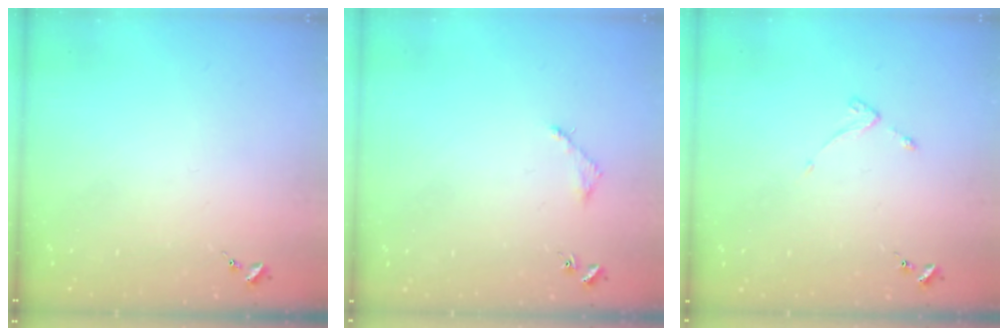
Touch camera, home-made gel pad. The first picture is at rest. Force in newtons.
{"total": 3.0, "press": 3.0, "slide": 0.4}
{"total": 2.6, "press": 2.6, "slide": 0.5}